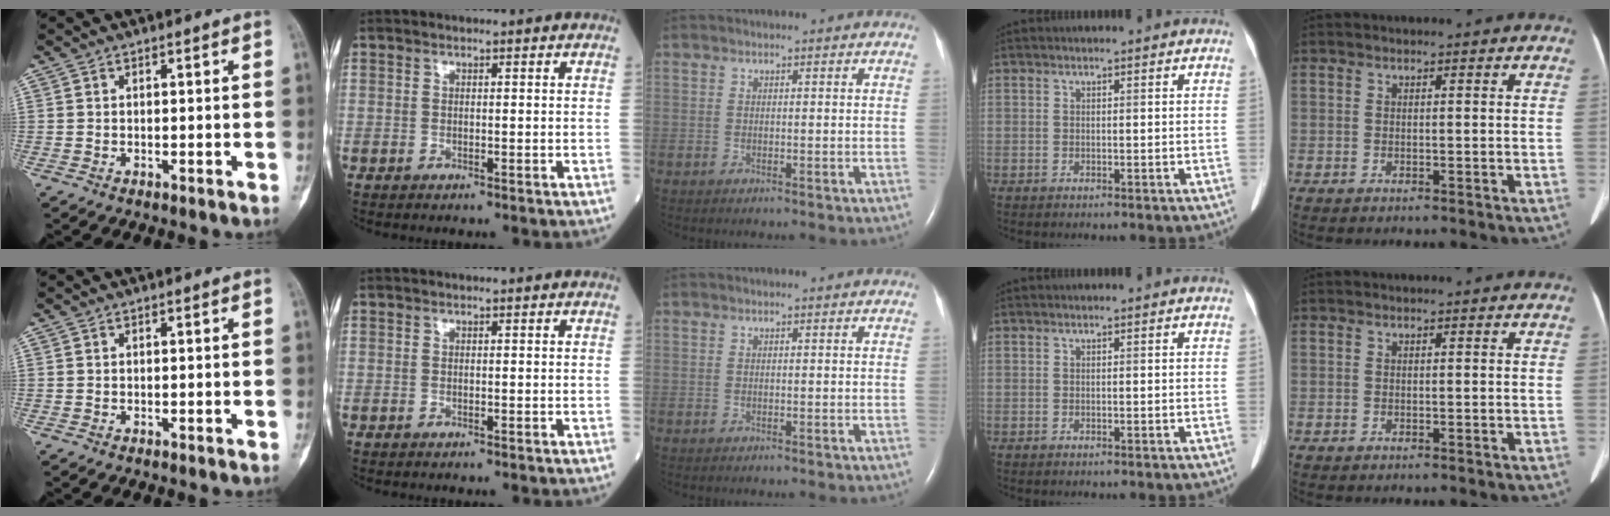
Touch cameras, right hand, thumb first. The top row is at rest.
{}